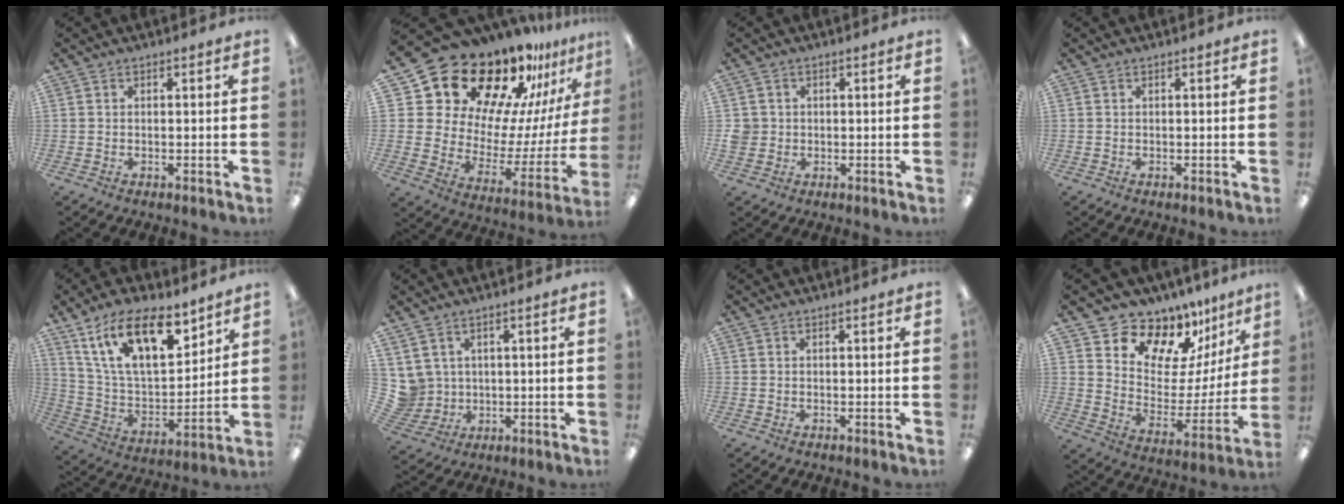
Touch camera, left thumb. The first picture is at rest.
{"total": 22.2, "force": [18.1, 10.7, 6.9], "torque": [-0.115, -0.152, 0.338]}
{"total": 2.9, "force": [0.0, 2.9, 0.1], "torque": [-0.006, 0.004, 0.000]}
{"total": 0.0}
{"total": 18.9, "force": [11.5, 8.1, 12.5], "torque": [-0.240, -0.047, 0.202]}
{"total": 5.7, "force": [2.2, 5.2, 0.1], "torque": [-0.040, -0.008, 0.048]}
{"total": 0.0}
{"total": 13.7, "force": [11.4, 7.0, 2.6], "torque": [-0.040, -0.111, 0.206]}